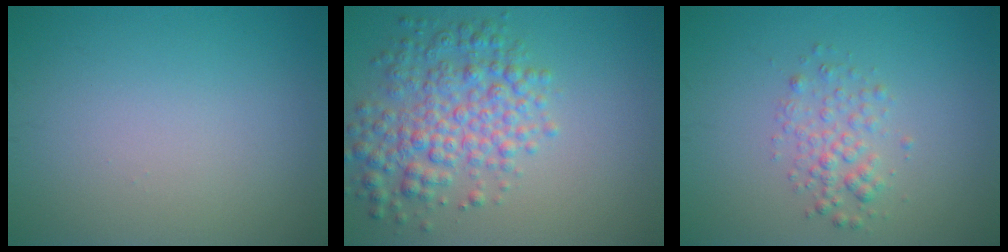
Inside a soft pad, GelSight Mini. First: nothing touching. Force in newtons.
{"total": 5.5, "press": 5.5, "slide": 0.1}
{"total": 2.2, "press": 2.2, "slide": 0.1}